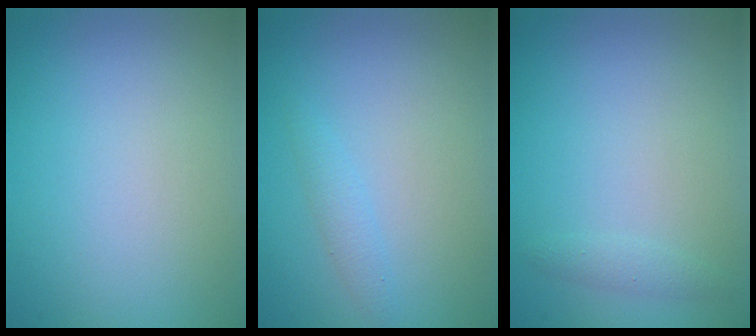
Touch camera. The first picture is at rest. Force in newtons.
{"total": 1.2, "press": 1.2, "slide": 0.1}
{"total": 0.8, "press": 0.8, "slide": 0.1}